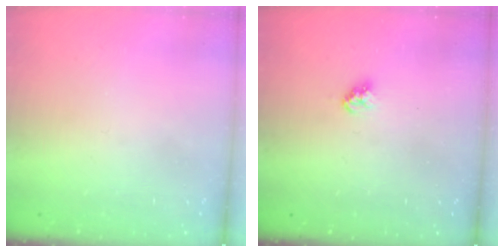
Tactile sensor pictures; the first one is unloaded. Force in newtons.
{"total": 3.0, "press": 3.0, "slide": 0.3}